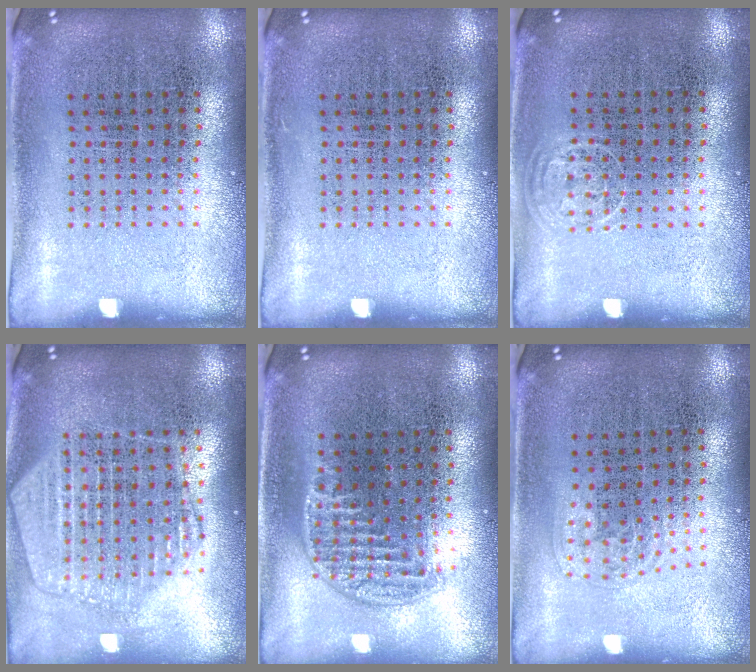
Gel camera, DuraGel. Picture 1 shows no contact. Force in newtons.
{"total": 0.0}
{"total": 0.8, "press": 0.6, "slide": 0.5}
{"total": 2.0, "press": 1.8, "slide": 0.8}
{"total": 1.3, "press": 1.1, "slide": 0.6}
{"total": 0.9, "press": 0.6, "slide": 0.7}